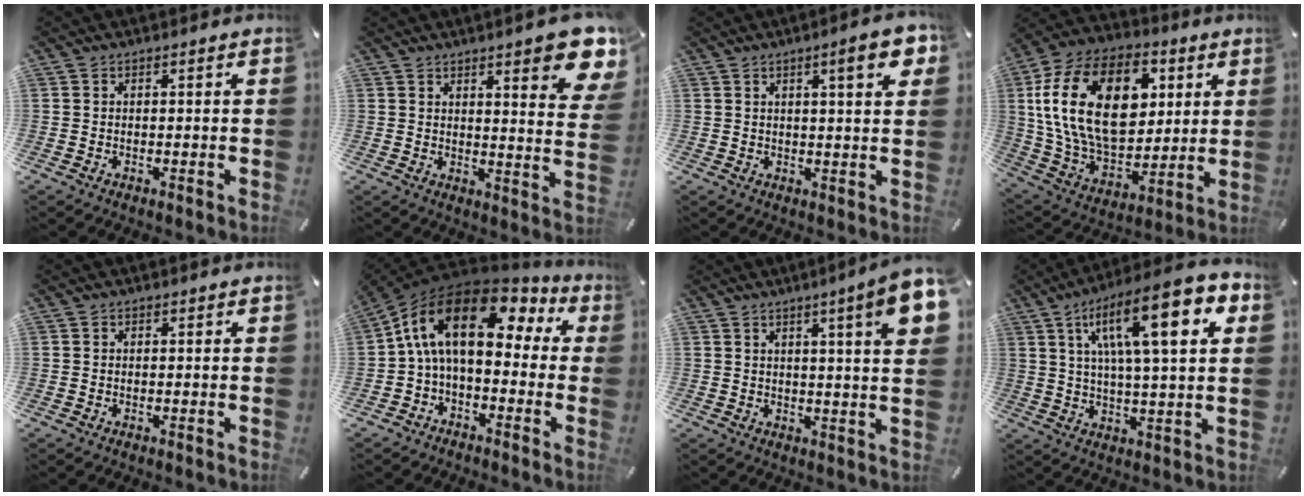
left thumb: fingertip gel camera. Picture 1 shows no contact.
{"total": 10.7, "force": [7.1, 3.1, 7.4], "torque": [-0.097, -0.048, 0.121]}
{"total": 8.1, "force": [3.7, 1.6, 7.1], "torque": [-0.100, -0.010, 0.053]}
{"total": 25.2, "force": [5.6, 17.1, 17.6], "torque": [-0.347, -0.012, 0.098]}
{"total": 0.0}
{"total": 15.2, "force": [3.5, 8.7, 11.9], "torque": [-0.238, -0.012, 0.053]}
{"total": 9.9, "force": [4.6, 0.4, 8.7], "torque": [-0.127, -0.027, 0.068]}
{"total": 18.8, "force": [8.2, 4.7, 16.2], "torque": [-0.268, -0.024, 0.120]}